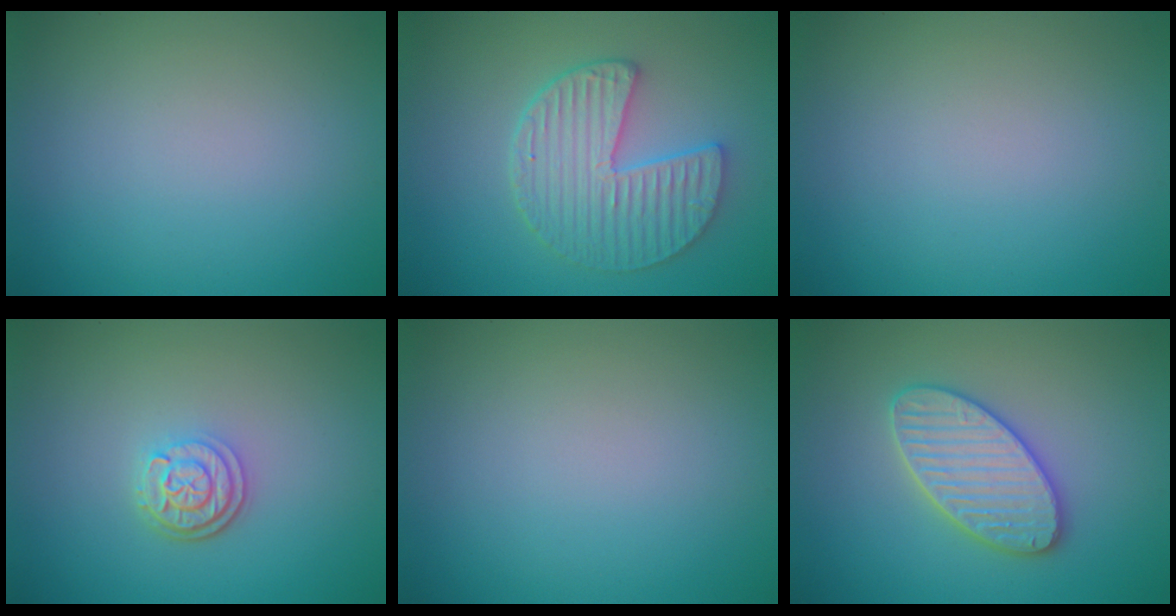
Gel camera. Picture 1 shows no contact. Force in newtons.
{"total": 4.9, "press": 4.2, "slide": 2.5}
{"total": 0.0}
{"total": 2.9, "press": 2.4, "slide": 1.7}
{"total": 0.0}
{"total": 4.4, "press": 4.3, "slide": 0.5}